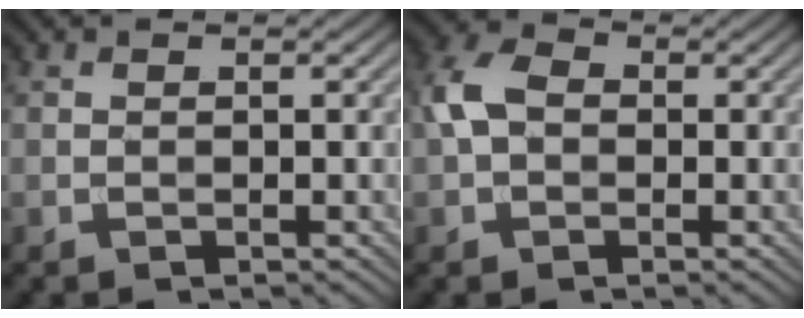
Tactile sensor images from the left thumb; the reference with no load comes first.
{"total": 4.5, "force": [0.0, 3.4, 3.0], "torque": [-0.069, 0.011, -0.010]}